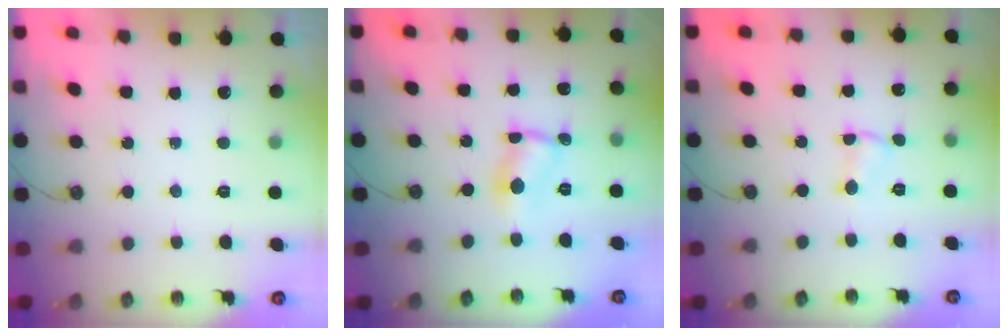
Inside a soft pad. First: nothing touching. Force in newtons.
{"total": 2.9, "press": 2.9, "slide": 0.2}
{"total": 3.2, "press": 1.0, "slide": 3.0}